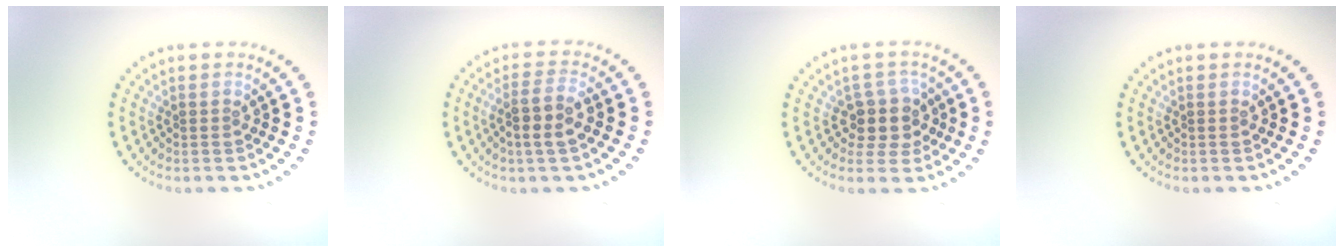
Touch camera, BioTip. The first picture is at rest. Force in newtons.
{"total": 2.7, "press": 2.5, "slide": 1.0}
{"total": 2.9, "press": 2.5, "slide": 1.5}
{"total": 0.0}